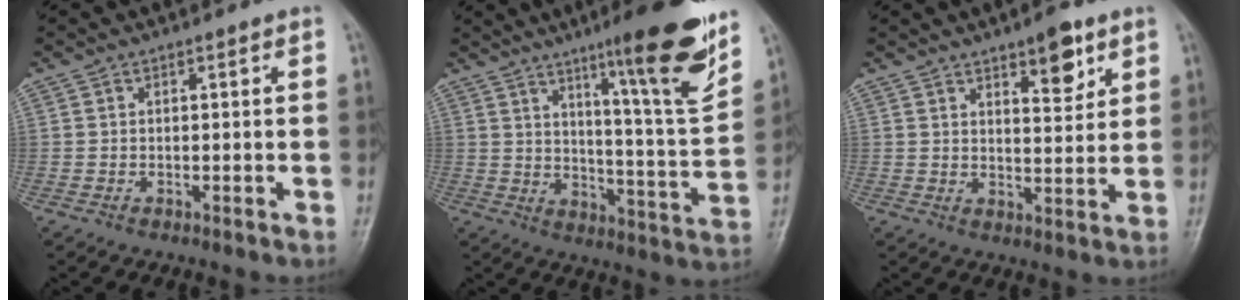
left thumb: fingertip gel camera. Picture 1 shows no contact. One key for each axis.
{"total": 17.8, "fx": 11.0, "fy": 1.6, "fz": 13.9, "tx": -0.178, "ty": -0.068, "tz": 0.167}
{"total": 7.2, "fx": 4.3, "fy": 2.7, "fz": 5.1, "tx": -0.053, "ty": -0.027, "tz": 0.061}